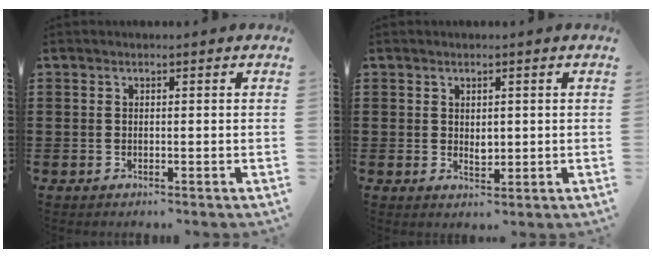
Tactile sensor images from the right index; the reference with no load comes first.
{"total": 1.7, "force": [0.5, 1.1, 1.2], "torque": [-0.017, 0.001, 0.008]}